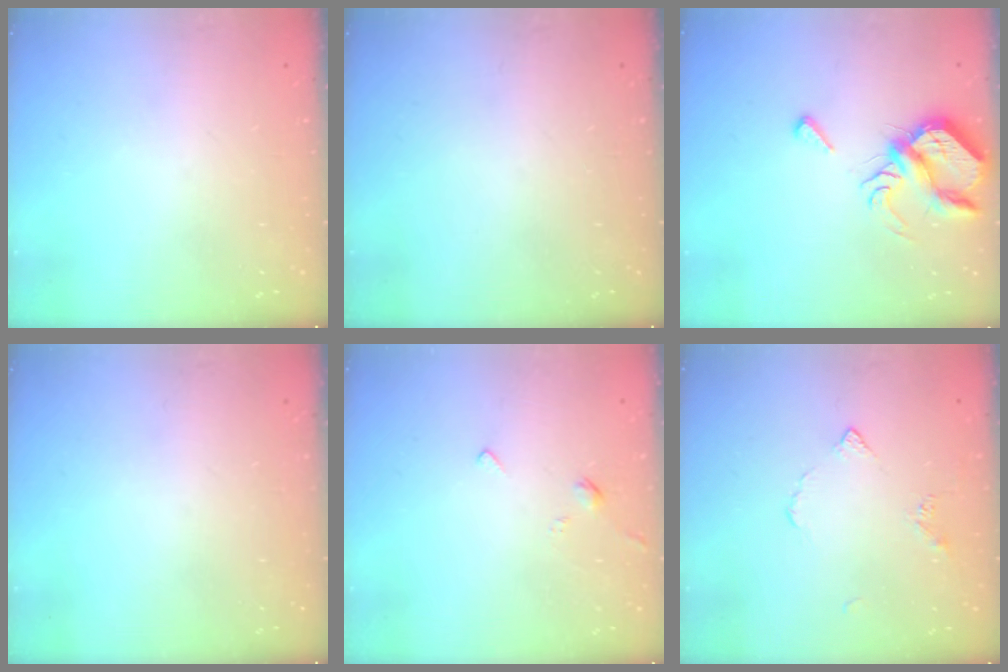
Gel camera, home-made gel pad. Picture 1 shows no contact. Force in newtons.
{"total": 0.0}
{"total": 8.6, "press": 8.6, "slide": 0.7}
{"total": 0.0}
{"total": 2.4, "press": 2.4, "slide": 0.5}
{"total": 3.8, "press": 3.7, "slide": 0.7}